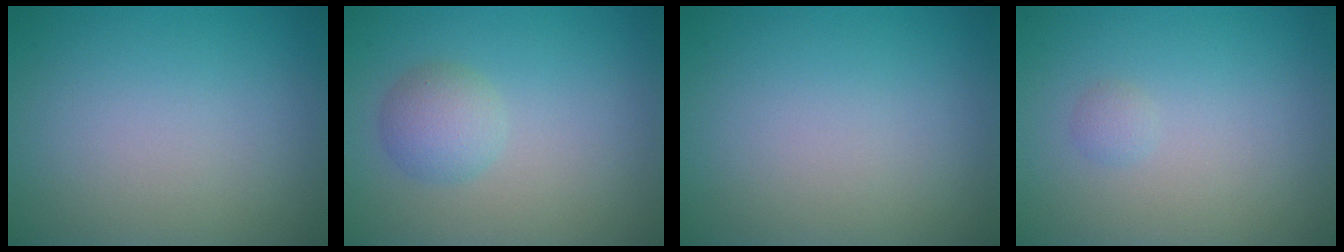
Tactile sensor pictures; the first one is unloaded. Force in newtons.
{"total": 2.4, "press": 2.4, "slide": 0.0}
{"total": 0.0}
{"total": 0.7, "press": 0.7, "slide": 0.0}